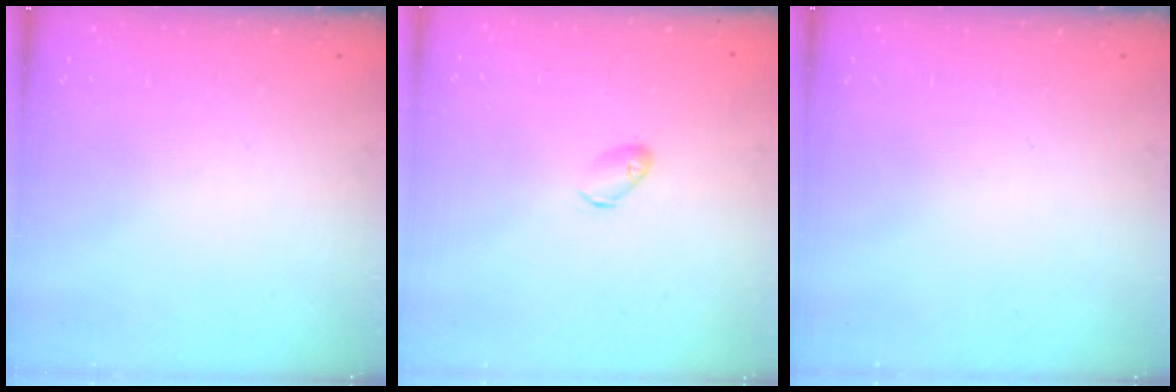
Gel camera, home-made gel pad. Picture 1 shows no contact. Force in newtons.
{"total": 4.6, "press": 4.5, "slide": 1.1}
{"total": 0.0}